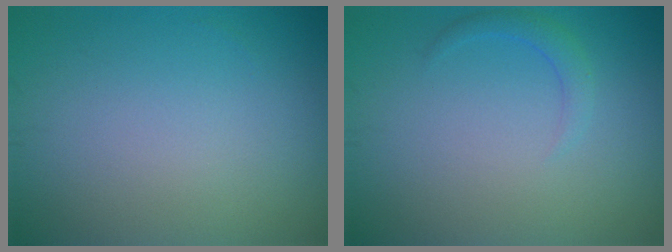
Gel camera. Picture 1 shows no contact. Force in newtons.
{"total": 1.3, "press": 1.3, "slide": 0.1}